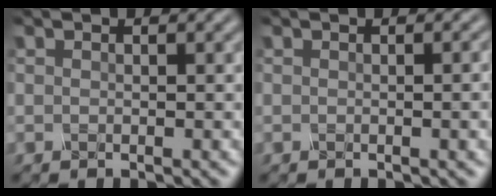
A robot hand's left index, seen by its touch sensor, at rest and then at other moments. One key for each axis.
{"total": 2.6, "fx": -0.1, "fy": 0.9, "fz": 2.4, "tx": -0.018, "ty": 0.009, "tz": -0.006}